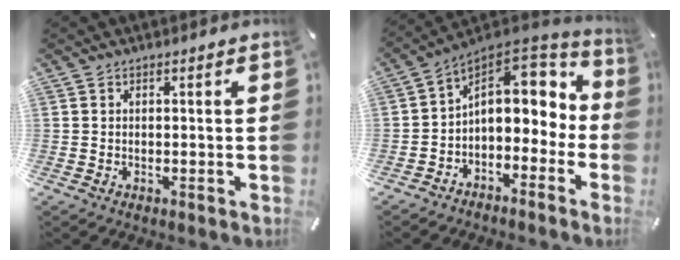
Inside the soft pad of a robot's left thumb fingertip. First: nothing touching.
{"total": 13.2, "force": [2.7, 8.8, 9.4], "torque": [-0.135, -0.019, 0.046]}